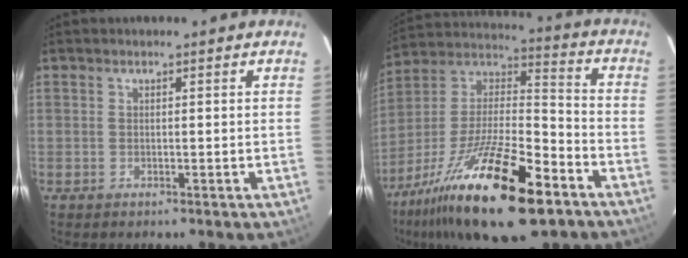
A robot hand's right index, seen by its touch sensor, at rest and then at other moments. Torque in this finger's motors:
{"motor_torque": [2.12, -0.02, 1.06, 0.21]}